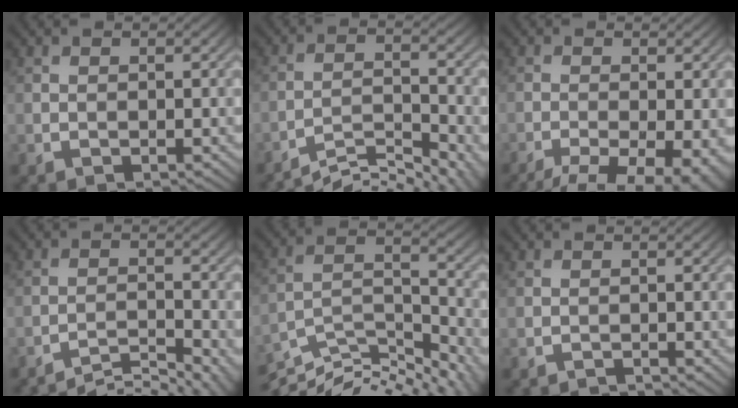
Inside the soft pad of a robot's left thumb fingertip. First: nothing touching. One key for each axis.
{"total": 8.3, "fx": -7.2, "fy": 1.5, "fz": 3.8, "tx": -0.072, "ty": 0.001, "tz": -0.115}
{"total": 11.1, "fx": -7.2, "fy": 3.8, "fz": 7.5, "tx": -0.121, "ty": -0.031, "tz": -0.085}
{"total": 5.6, "fx": -4.8, "fy": 0.8, "fz": 2.9, "tx": -0.052, "ty": 0.005, "tz": -0.078}
{"total": 12.5, "fx": -10.0, "fy": 3.5, "fz": 6.7, "tx": -0.139, "ty": -0.007, "tz": -0.168}
{"total": 0.8, "fx": -0.8, "fy": 0.0, "fz": 0.1, "tx": 0.000, "ty": 0.001, "tz": -0.018}